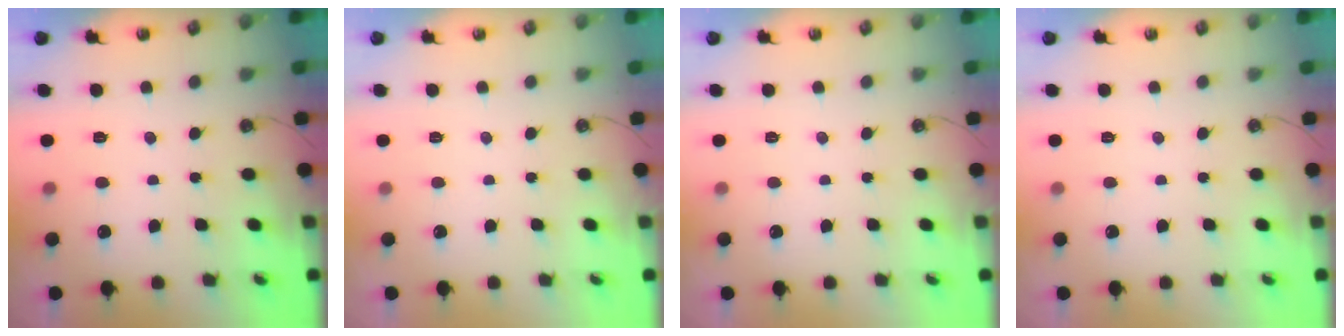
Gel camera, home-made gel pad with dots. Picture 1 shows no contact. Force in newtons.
{"total": 0.0}
{"total": 0.0}
{"total": 0.0}